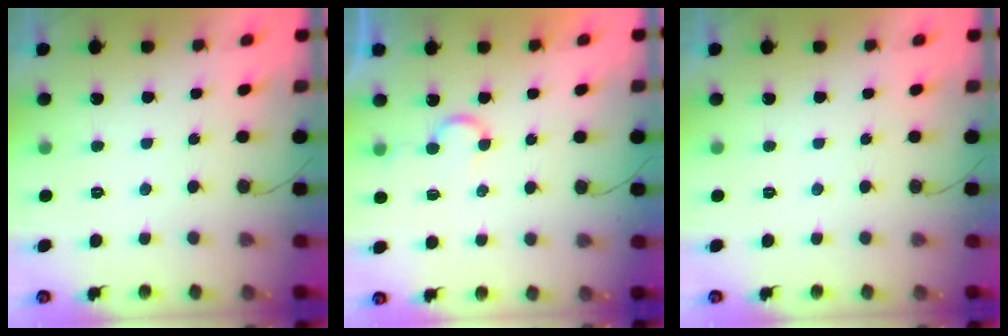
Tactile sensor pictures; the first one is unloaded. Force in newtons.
{"total": 5.4, "press": 5.3, "slide": 0.6}
{"total": 0.0}